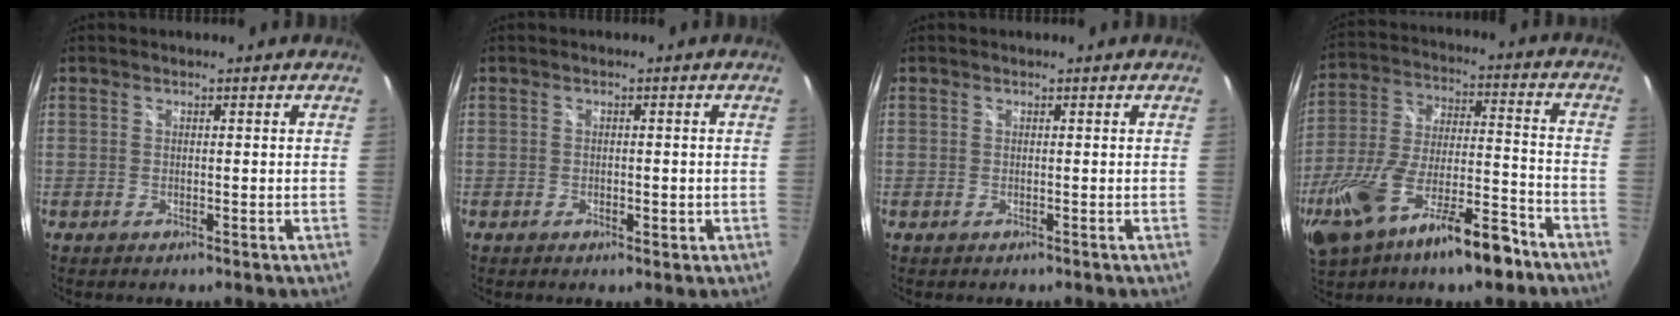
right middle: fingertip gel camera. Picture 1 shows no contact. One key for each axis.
{"total": 2.1, "fx": -0.8, "fy": 1.2, "fz": 1.6, "tx": -0.023, "ty": -0.003, "tz": -0.010}
{"total": 0.0}
{"total": 19.6, "fx": -11.9, "fy": 6.3, "fz": 14.3, "tx": -0.290, "ty": -0.037, "tz": -0.198}